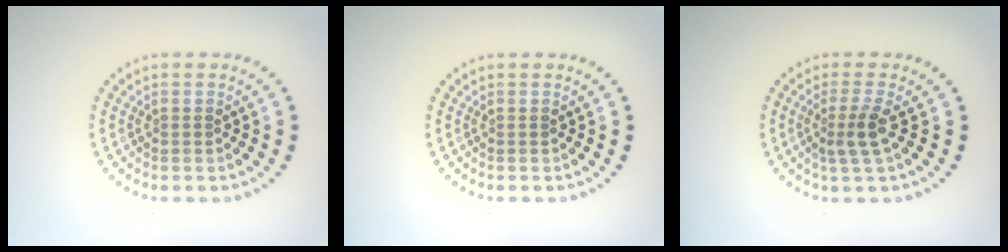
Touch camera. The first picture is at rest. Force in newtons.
{"total": 0.0}
{"total": 2.4, "press": 1.8, "slide": 1.6}